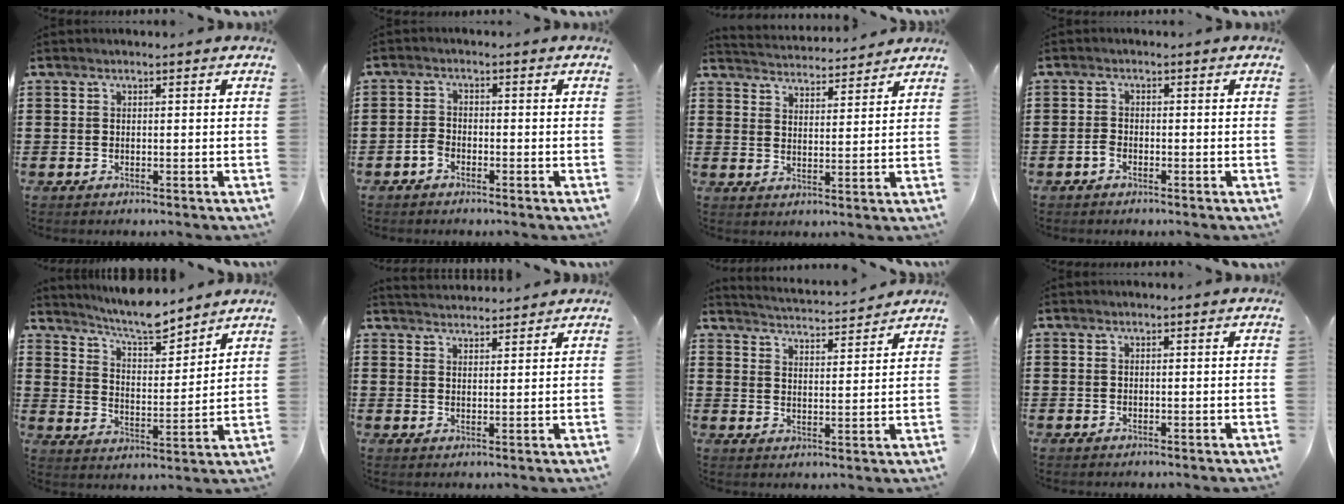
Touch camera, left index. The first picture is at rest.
{"total": 1.9, "force": [-1.2, 1.1, 1.0], "torque": [-0.029, 0.002, -0.027]}
{"total": 3.7, "force": [3.7, 0.0, -0.1], "torque": [-0.013, -0.021, 0.064]}
{"total": 1.3, "force": [-0.9, 0.6, 0.8], "torque": [-0.018, 0.001, -0.017]}
{"total": 7.5, "force": [6.9, 0.7, 2.6], "torque": [-0.067, -0.037, 0.122]}
{"total": 2.6, "force": [2.6, -0.1, -0.2], "torque": [-0.004, -0.007, 0.050]}
{"total": 3.4, "force": [3.3, -0.4, 0.3], "torque": [-0.021, -0.025, 0.054]}
{"total": 0.0}